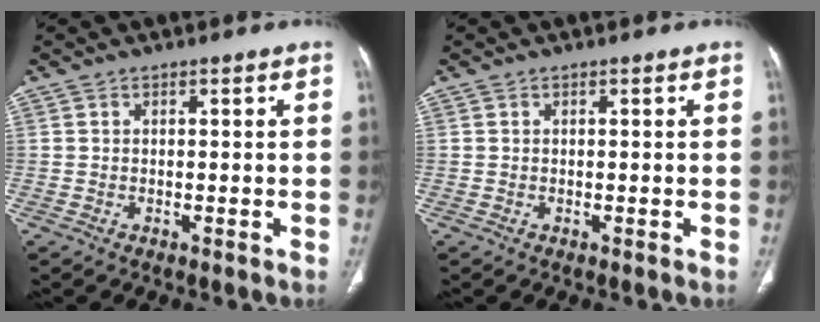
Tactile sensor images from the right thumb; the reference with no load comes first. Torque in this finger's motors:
{"motor_torque": [-0.03, 0.03, -0.06, 0.01, 0.01]}